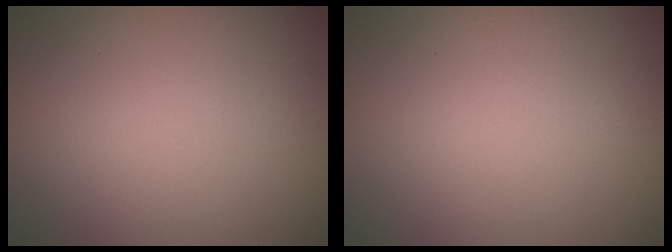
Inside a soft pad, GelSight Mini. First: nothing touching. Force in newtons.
{"total": 0.0}